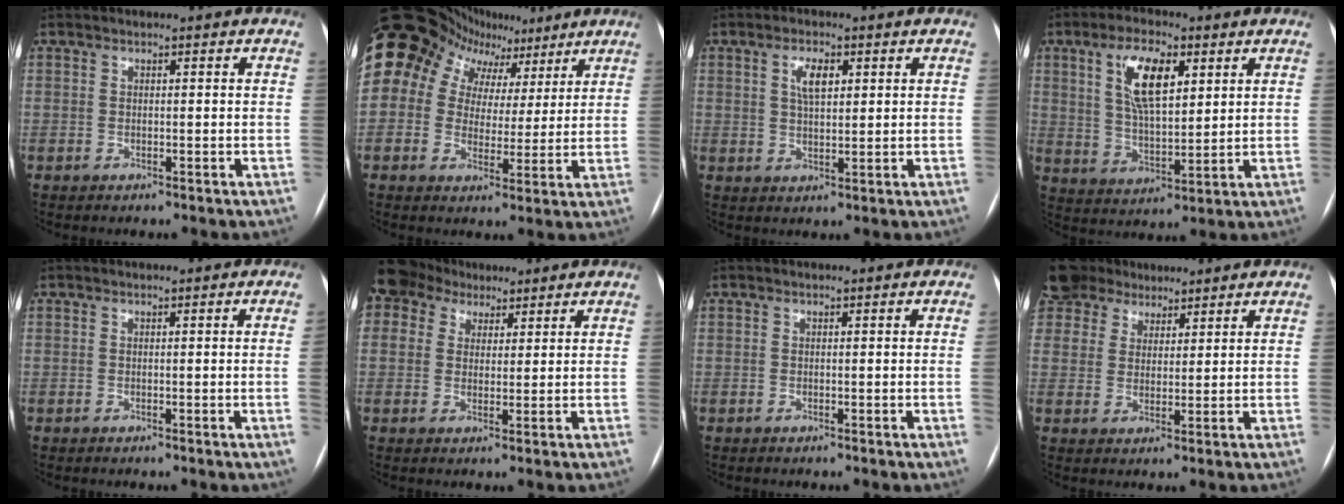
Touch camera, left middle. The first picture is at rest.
{"total": 23.6, "force": [12.3, 18.2, 8.8], "torque": [-0.248, 0.101, 0.206]}
{"total": 4.0, "force": [1.6, 1.6, 3.3], "torque": [-0.065, 0.006, 0.028]}
{"total": 10.0, "force": [4.1, 3.8, 8.3], "torque": [-0.162, 0.009, 0.080]}
{"total": 1.4, "force": [-0.1, -0.6, 1.3], "torque": [-0.014, -0.001, -0.002]}
{"total": 8.3, "force": [5.6, 6.1, 1.4], "torque": [-0.035, 0.041, 0.107]}
{"total": 0.7, "force": [-0.1, -0.3, 0.6], "torque": [-0.004, -0.001, -0.004]}
{"total": 8.1, "force": [6.3, 5.1, 0.2], "torque": [-0.010, 0.024, 0.119]}